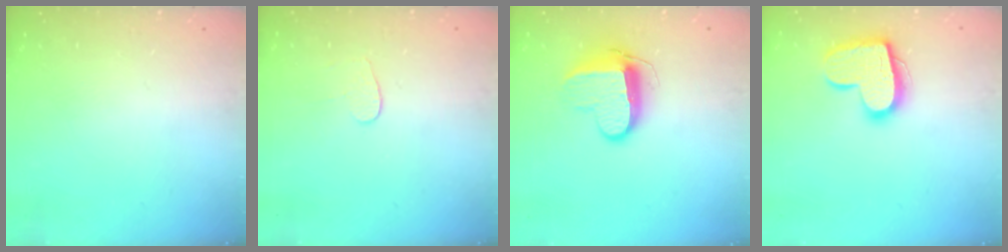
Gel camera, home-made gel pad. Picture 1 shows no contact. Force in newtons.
{"total": 3.8, "press": 3.8, "slide": 0.3}
{"total": 10.4, "press": 10.4, "slide": 0.5}
{"total": 16.1, "press": 16.1, "slide": 0.9}